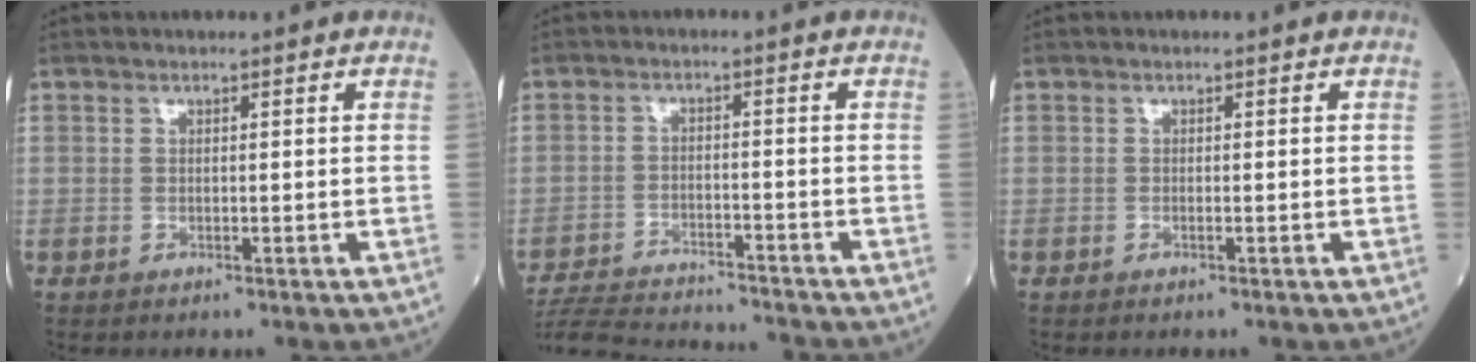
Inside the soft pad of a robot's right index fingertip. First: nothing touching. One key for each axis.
{"total": 13.2, "fx": -12.6, "fy": 1.0, "fz": 3.5, "tx": -0.068, "ty": -0.006, "tz": -0.191}
{"total": 0.0}